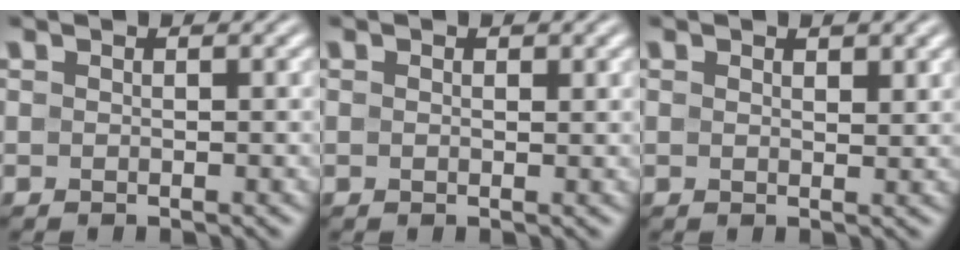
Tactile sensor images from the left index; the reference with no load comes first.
{"total": 1.0, "force": [0.4, 0.5, 0.8], "torque": [-0.013, 0.000, 0.006]}
{"total": 1.8, "force": [1.0, 0.7, 1.3], "torque": [-0.021, -0.002, 0.020]}